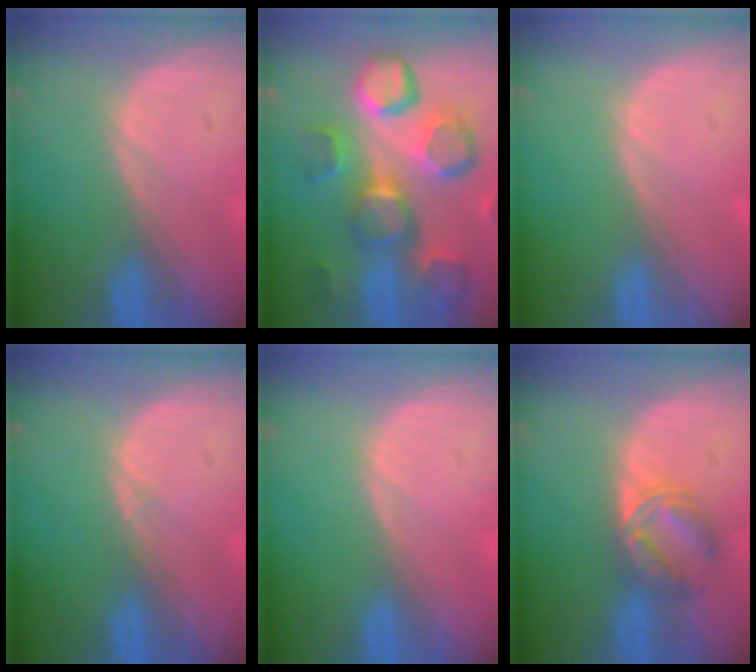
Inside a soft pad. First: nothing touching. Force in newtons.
{"total": 12.8, "press": 11.2, "slide": 6.2}
{"total": 0.0}
{"total": 0.5, "press": 0.5, "slide": 0.1}
{"total": 0.0}
{"total": 5.4, "press": 5.3, "slide": 1.0}